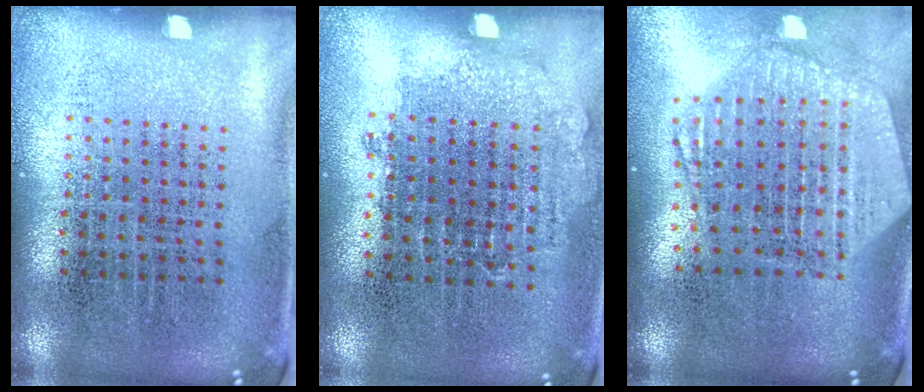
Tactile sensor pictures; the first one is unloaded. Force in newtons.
{"total": 0.9, "press": 0.8, "slide": 0.4}
{"total": 2.6, "press": 2.2, "slide": 1.4}